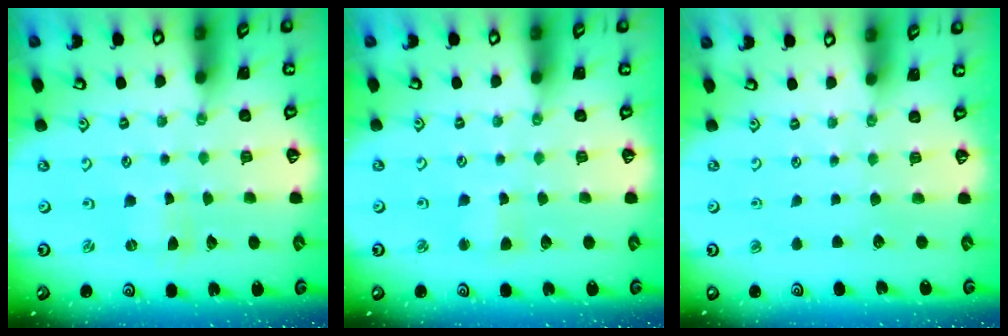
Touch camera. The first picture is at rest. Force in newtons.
{"total": 2.7, "press": 2.7, "slide": 0.3}
{"total": 0.0}